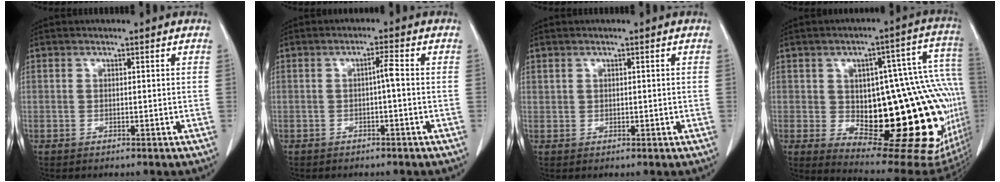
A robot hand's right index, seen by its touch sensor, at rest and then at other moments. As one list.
[{"total": 1.9, "force": [-0.3, 0.0, 1.8], "torque": [-0.032, 0.003, -0.005]}, {"total": 0.7, "force": [0.4, 0.5, 0.1], "torque": [0.002, 0.003, 0.009]}, {"total": 29.8, "force": [-4.1, 9.6, 27.9], "torque": [-0.281, 0.031, -0.030]}]